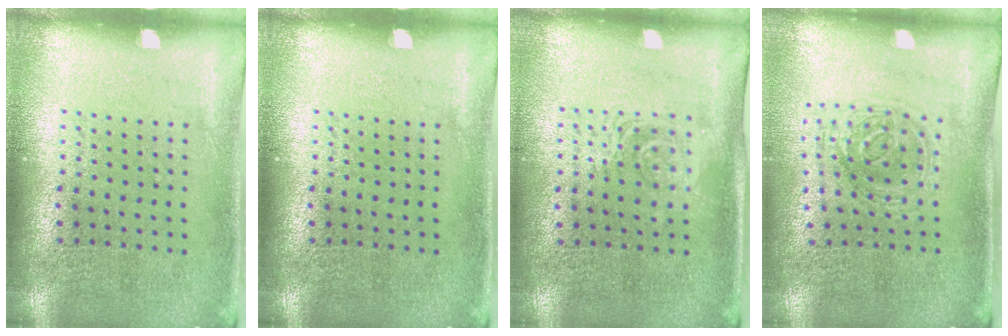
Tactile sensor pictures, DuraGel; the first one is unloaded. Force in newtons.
{"total": 0.0}
{"total": 1.4, "press": 1.2, "slide": 0.7}
{"total": 1.0, "press": 0.9, "slide": 0.3}